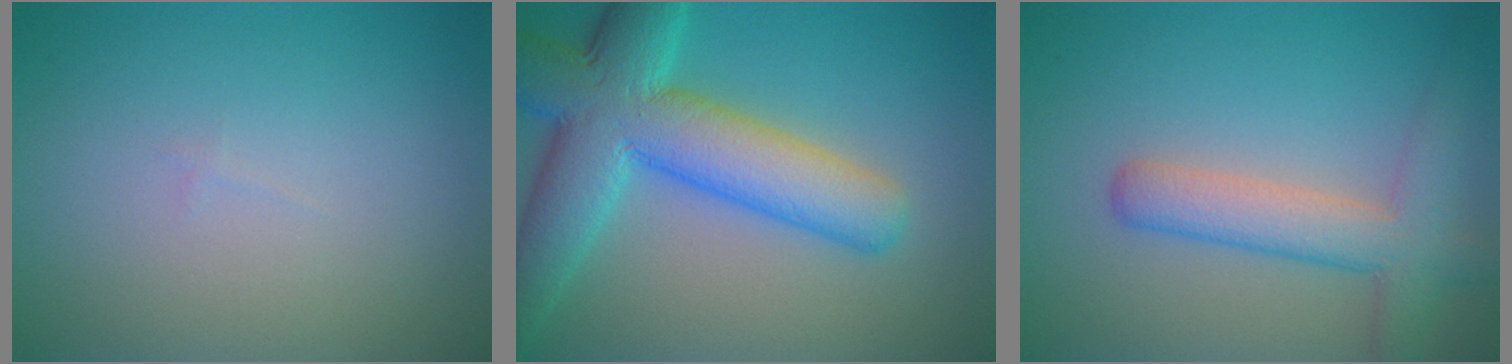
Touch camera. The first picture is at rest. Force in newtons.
{"total": 10.0, "press": 10.0, "slide": 0.8}
{"total": 3.8, "press": 3.8, "slide": 0.4}